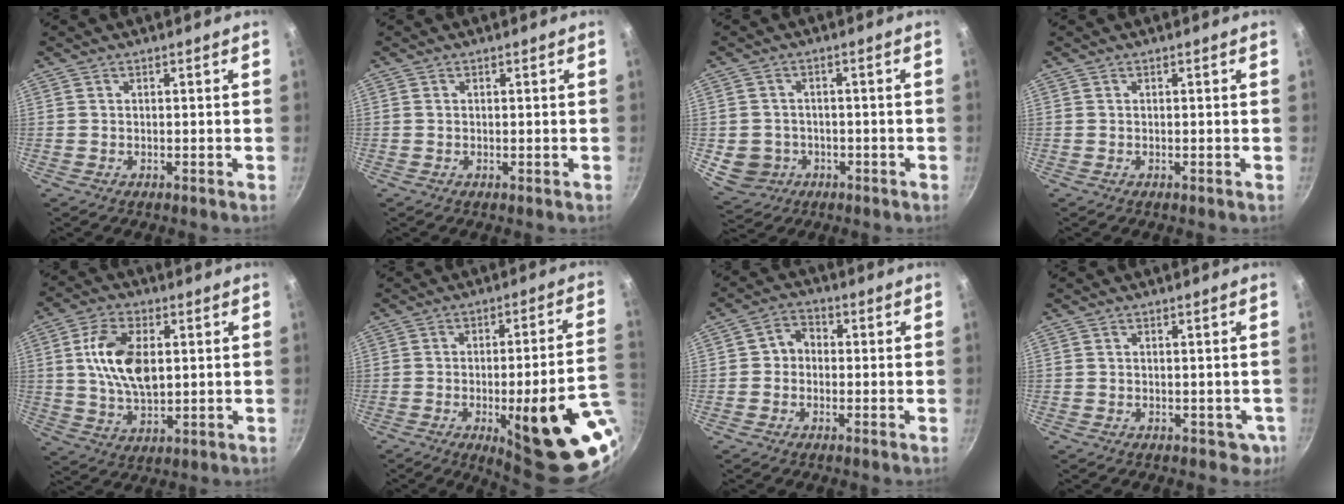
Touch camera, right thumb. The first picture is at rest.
{"total": 0.0}
{"total": 6.6, "force": [-1.6, 5.9, 2.4], "torque": [-0.027, 0.016, -0.009]}
{"total": 0.0}
{"total": 12.6, "force": [2.3, 7.1, 10.1], "torque": [-0.173, -0.003, 0.041]}
{"total": 23.5, "force": [-7.0, 6.0, 21.6], "torque": [-0.242, 0.012, -0.080]}
{"total": 4.5, "force": [-0.1, 3.9, 2.2], "torque": [-0.012, 0.010, -0.014]}
{"total": 3.1, "force": [-0.4, 2.6, 1.7], "torque": [-0.010, 0.006, 0.004]}